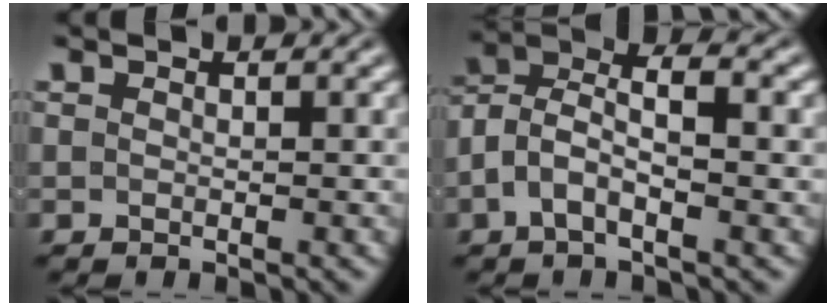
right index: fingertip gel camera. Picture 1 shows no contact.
{"total": 5.8, "force": [0.6, 3.7, 4.4], "torque": [-0.097, -0.014, 0.009]}